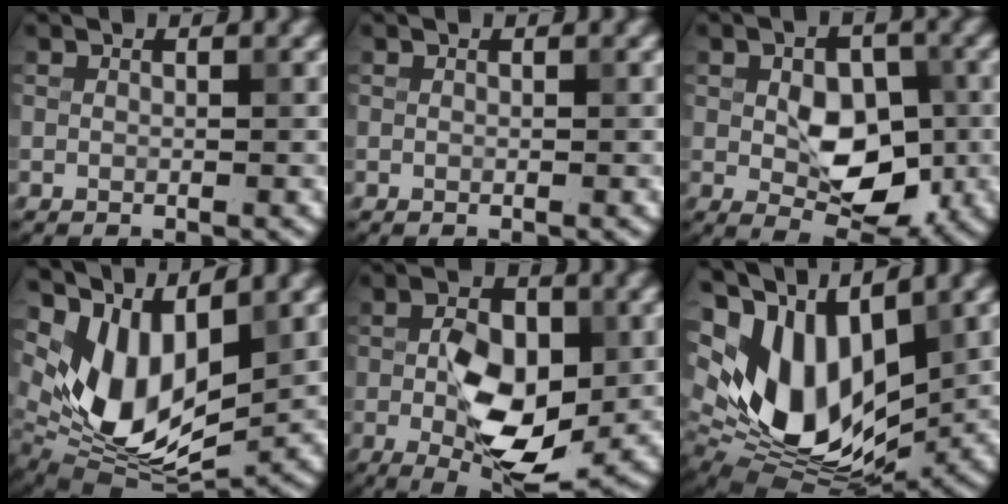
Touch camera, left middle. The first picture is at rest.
{"total": 0.0}
{"total": 6.7, "force": [-0.4, 4.1, 5.3], "torque": [-0.084, -0.007, -0.005]}
{"total": 9.4, "force": [2.6, 5.6, 7.1], "torque": [-0.143, -0.021, 0.056]}
{"total": 9.1, "force": [-1.6, 4.5, 7.8], "torque": [-0.125, 0.001, -0.031]}
{"total": 12.0, "force": [2.5, 7.6, 8.9], "torque": [-0.181, -0.009, 0.040]}